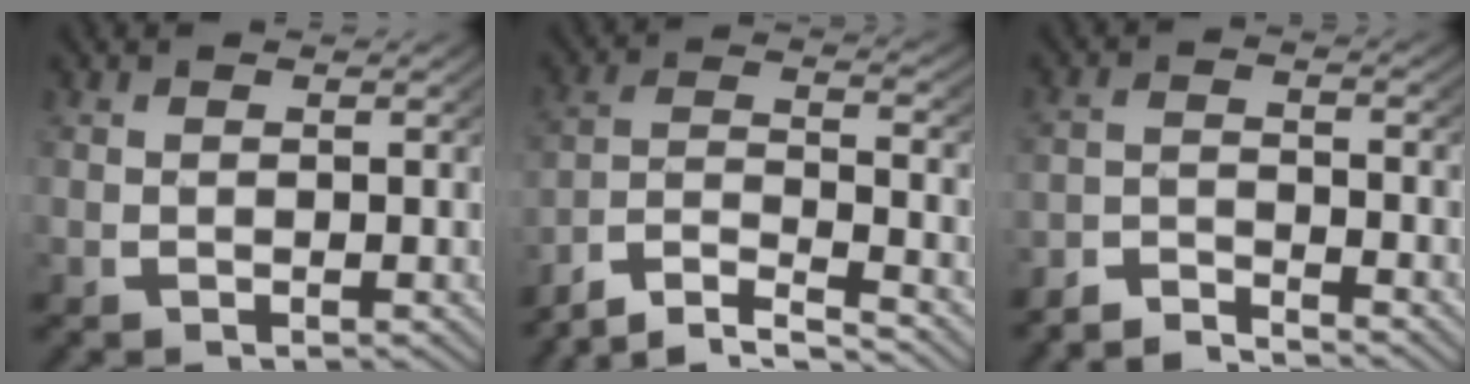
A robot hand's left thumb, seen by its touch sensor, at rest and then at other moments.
{"total": 9.9, "force": [-5.2, 6.0, 5.9], "torque": [-0.131, -0.032, -0.081]}
{"total": 3.4, "force": [-3.3, 0.7, 0.5], "torque": [-0.009, -0.005, -0.068]}